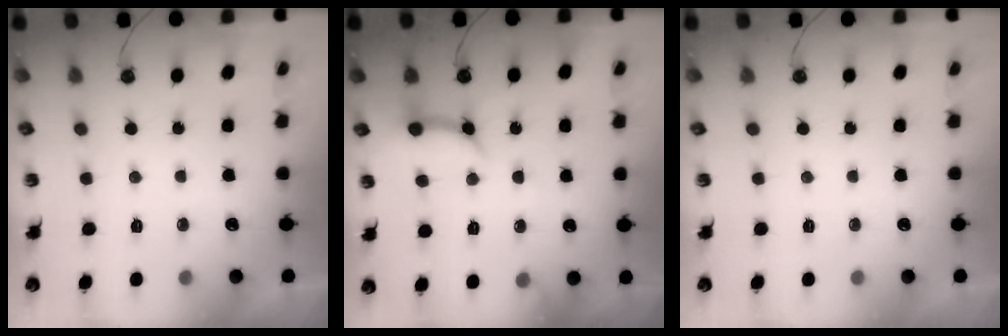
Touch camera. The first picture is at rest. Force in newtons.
{"total": 12.8, "press": 12.7, "slide": 1.4}
{"total": 0.0}